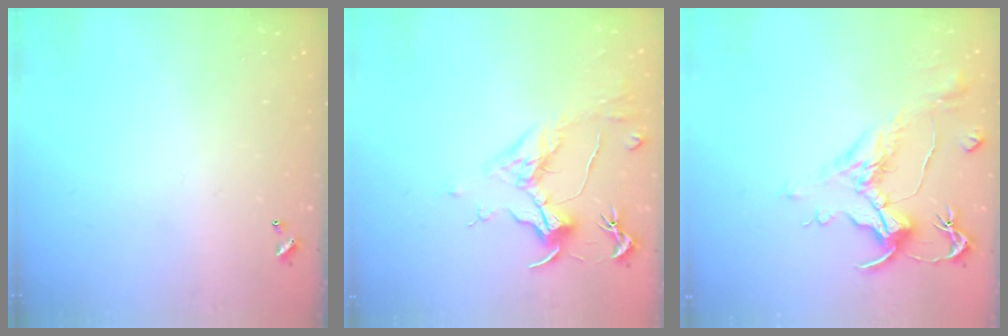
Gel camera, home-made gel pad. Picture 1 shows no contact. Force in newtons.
{"total": 1.6, "press": 1.4, "slide": 0.8}
{"total": 1.6, "press": 0.8, "slide": 1.5}